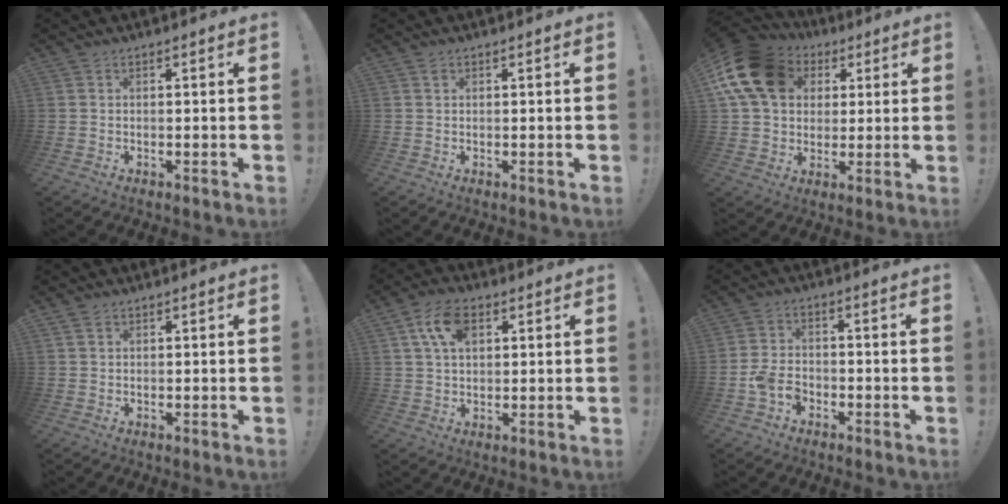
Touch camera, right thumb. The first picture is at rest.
{"total": 0.6, "force": [0.4, 0.5, 0.1], "torque": [0.001, -0.001, 0.007]}
{"total": 18.3, "force": [6.2, 13.9, 10.1], "torque": [-0.181, -0.012, 0.125]}
{"total": 1.3, "force": [0.9, 0.8, 0.5], "torque": [-0.006, -0.002, 0.017]}
{"total": 9.9, "force": [4.1, 5.9, 6.9], "torque": [-0.121, 0.004, 0.079]}
{"total": 6.5, "force": [-3.7, 4.1, 3.4], "torque": [-0.072, 0.019, -0.065]}